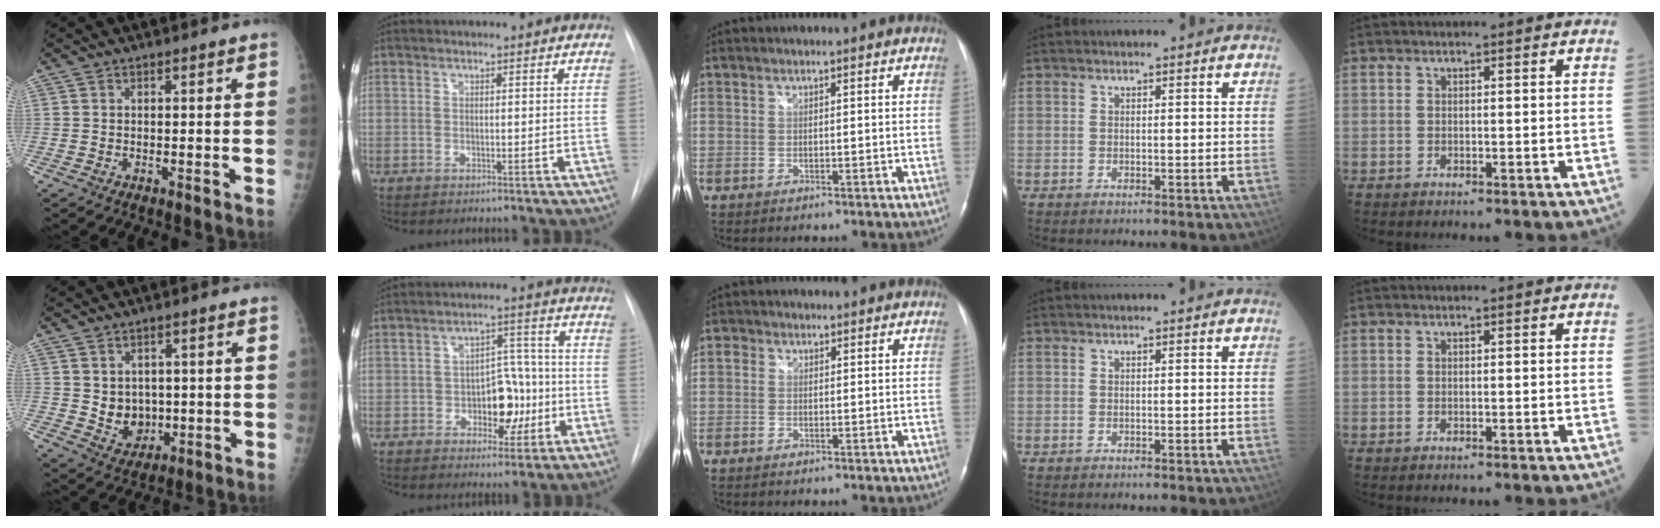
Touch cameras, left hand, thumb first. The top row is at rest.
{"thumb": {"total": 6.3, "force": [0.2, 5.4, 3.3], "torque": [-0.019, -0.008, 0.021]}, "index": {"total": 8.3, "force": [-2.4, 4.8, 6.3], "torque": [-0.084, 0.021, -0.033]}, "middle": {"total": 1.4, "force": [0.4, 1.2, 0.5], "torque": [-0.011, 0.008, 0.005]}}